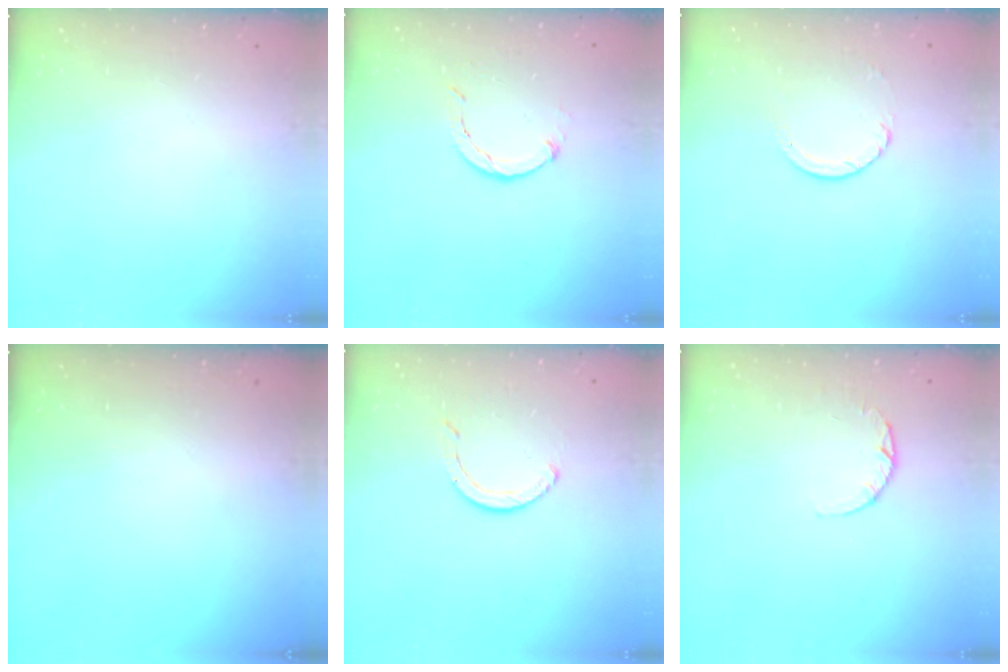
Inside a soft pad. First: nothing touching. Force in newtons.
{"total": 2.4, "press": 2.4, "slide": 0.4}
{"total": 3.9, "press": 3.9, "slide": 0.4}
{"total": 0.0}
{"total": 3.8, "press": 3.8, "slide": 0.3}
{"total": 2.6, "press": 2.5, "slide": 0.4}